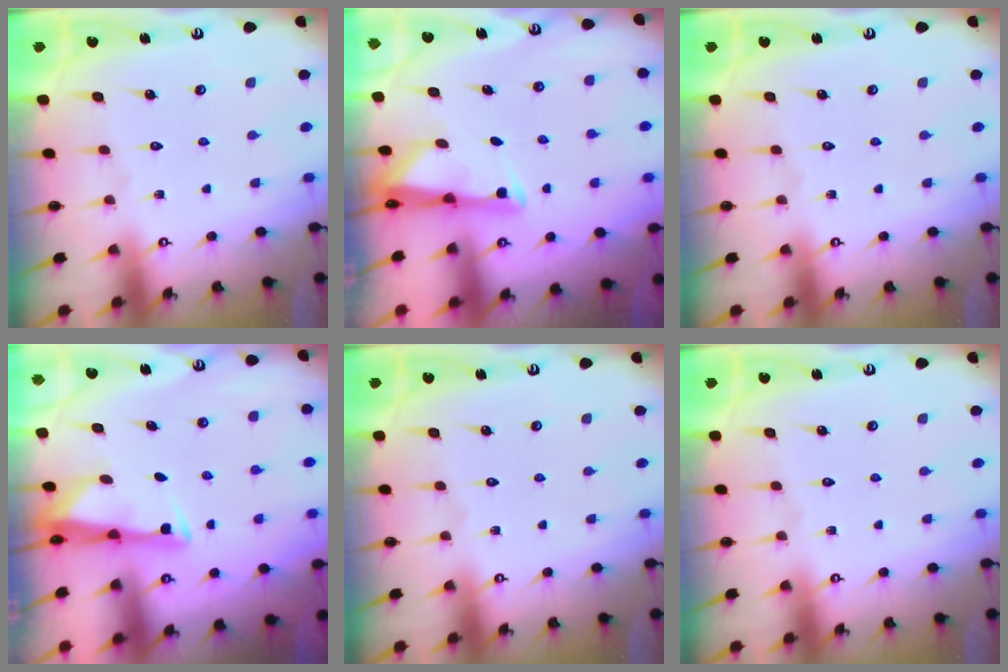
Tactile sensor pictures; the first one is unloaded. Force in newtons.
{"total": 2.7, "press": 2.6, "slide": 0.4}
{"total": 0.0}
{"total": 3.2, "press": 3.1, "slide": 0.9}
{"total": 0.0}
{"total": 0.0}